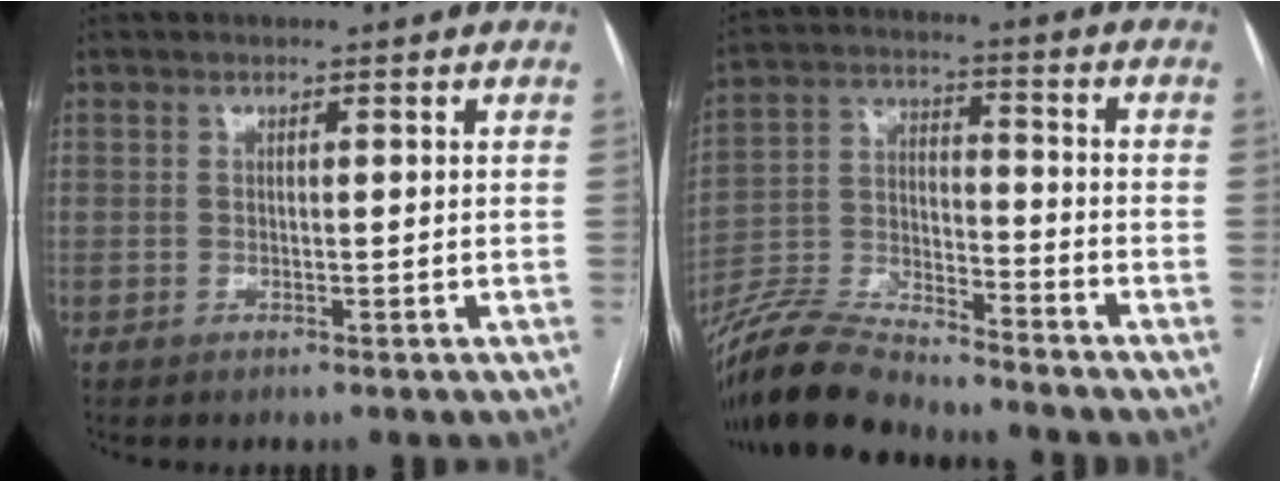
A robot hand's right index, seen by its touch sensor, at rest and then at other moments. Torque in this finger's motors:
{"motor_torque": [0.16, -0.84, 0.21, 0.07]}